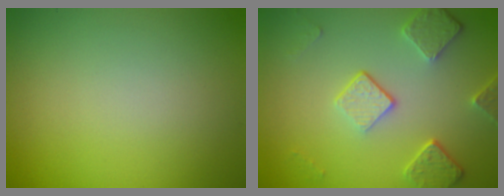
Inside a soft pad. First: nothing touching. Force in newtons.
{"total": 4.1, "press": 3.2, "slide": 2.7}